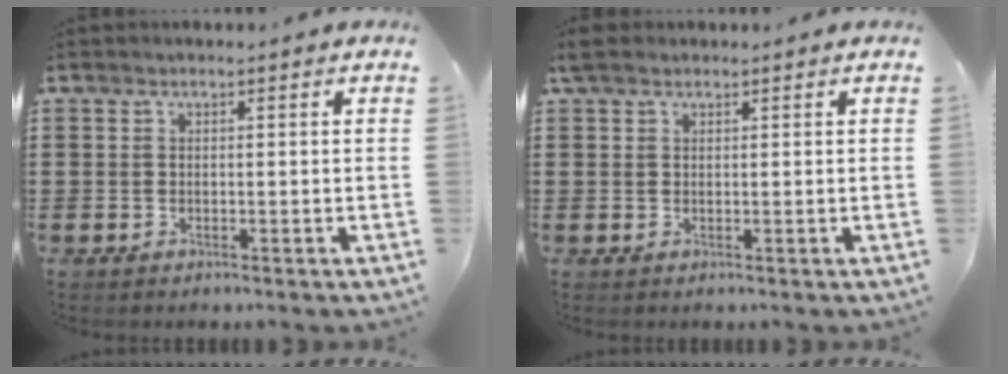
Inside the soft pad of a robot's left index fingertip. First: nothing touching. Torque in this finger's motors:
{"motor_torque": [0.39, -0.42, 0.18, 0.03]}